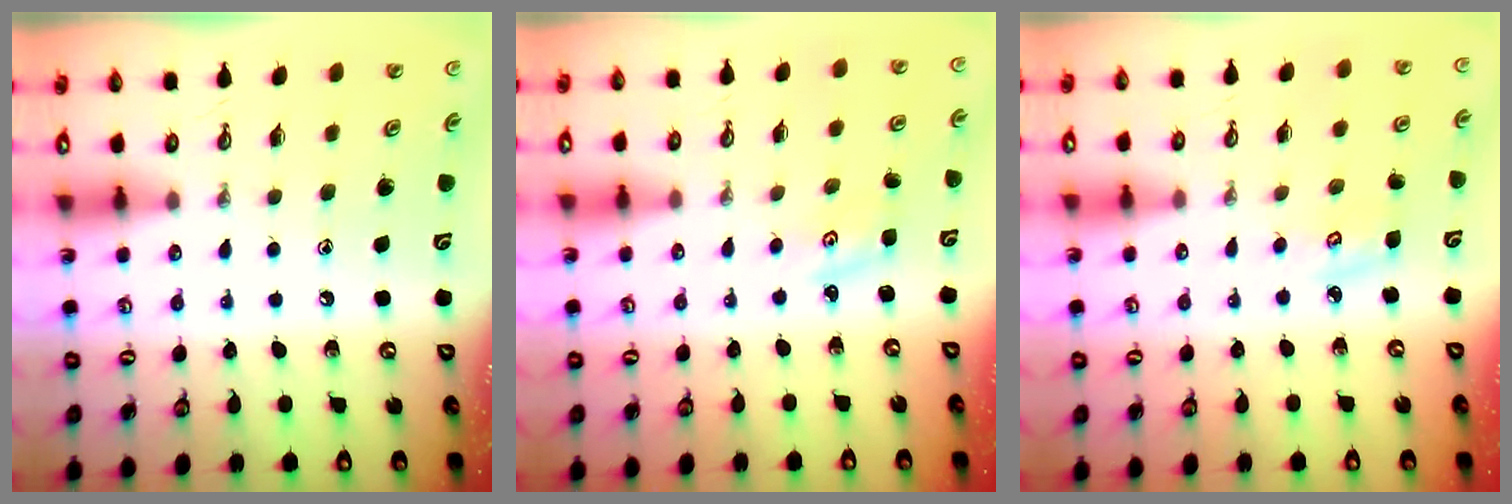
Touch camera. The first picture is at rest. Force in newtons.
{"total": 1.2, "press": 1.2, "slide": 0.2}
{"total": 3.9, "press": 3.9, "slide": 0.4}